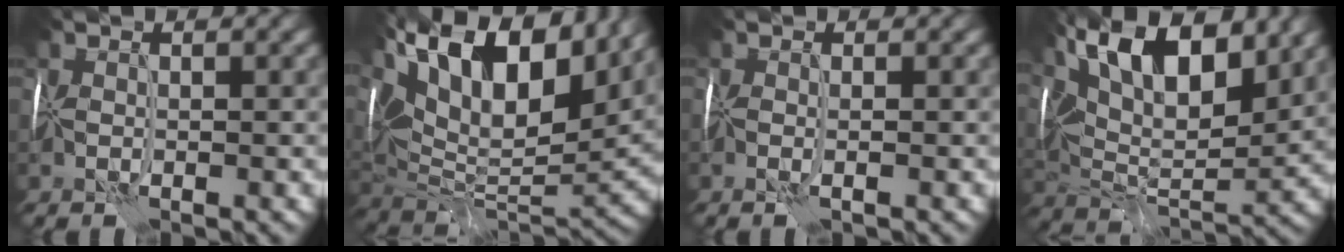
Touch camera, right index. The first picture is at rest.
{"total": 18.2, "force": [9.2, 8.2, 13.4], "torque": [-0.246, 0.055, 0.158]}
{"total": 0.5, "force": [-0.2, -0.4, 0.2], "torque": [-0.006, -0.005, -0.006]}
{"total": 13.8, "force": [6.7, 6.0, 10.5], "torque": [-0.173, 0.018, 0.112]}